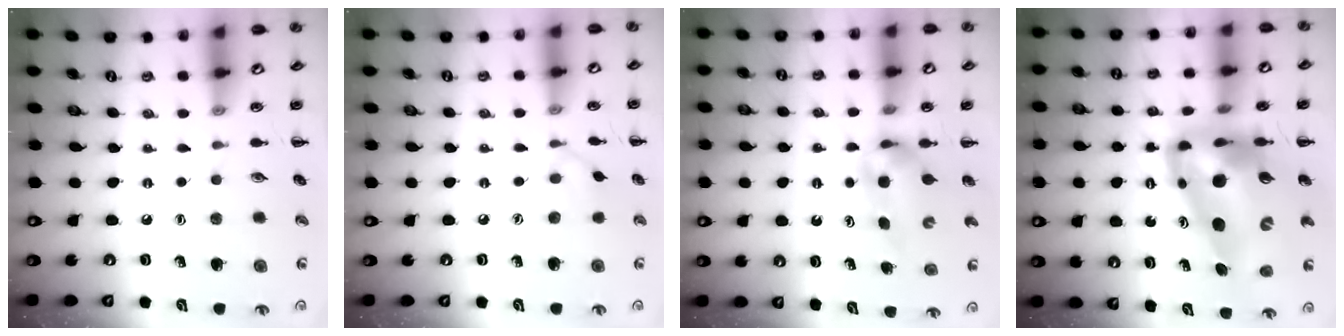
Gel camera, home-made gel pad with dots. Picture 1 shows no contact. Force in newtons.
{"total": 3.1, "press": 2.9, "slide": 1.2}
{"total": 3.9, "press": 3.9, "slide": 0.5}
{"total": 15.8, "press": 15.0, "slide": 4.8}